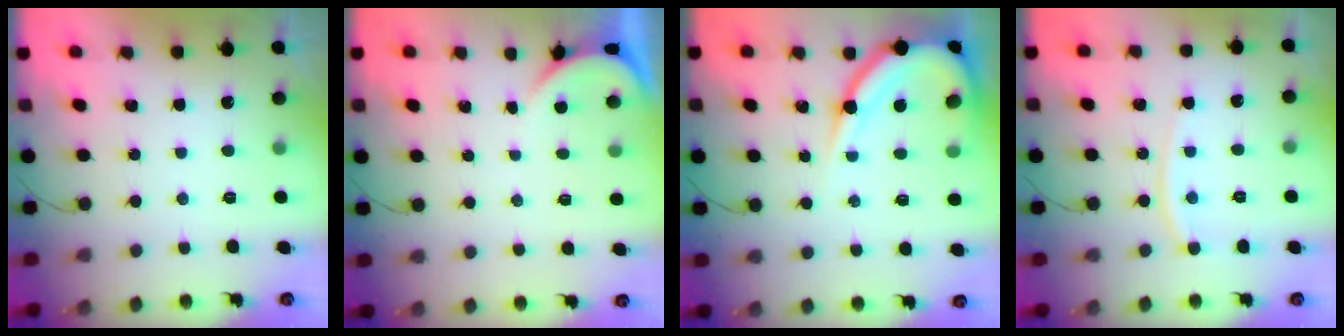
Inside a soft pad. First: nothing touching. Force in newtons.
{"total": 0.0}
{"total": 11.0, "press": 10.9, "slide": 1.1}
{"total": 8.4, "press": 8.3, "slide": 1.0}